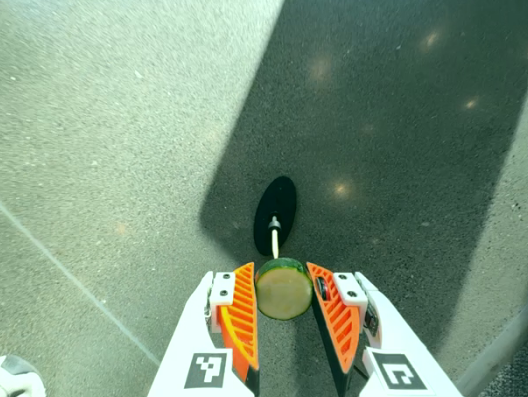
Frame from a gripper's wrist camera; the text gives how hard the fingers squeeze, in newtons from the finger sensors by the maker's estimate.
{"total": 8.5, "left": 8.2, "right": 8.8}